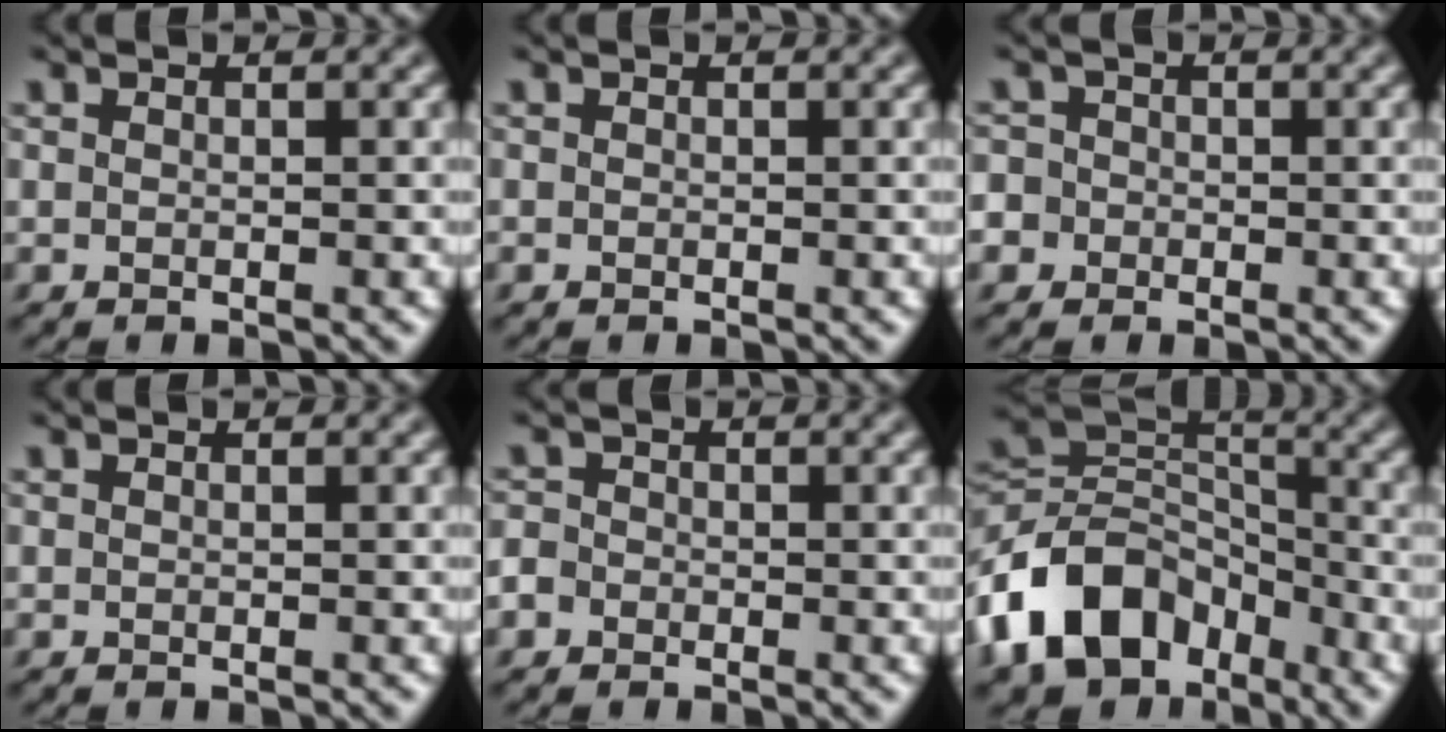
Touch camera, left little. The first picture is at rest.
{"total": 0.0}
{"total": 4.6, "force": [-1.6, 4.2, 1.1], "torque": [-0.015, 0.014, -0.057]}
{"total": 0.0}
{"total": 2.7, "force": [-1.3, 2.3, 0.7], "torque": [-0.005, 0.006, -0.037]}
{"total": 11.8, "force": [-6.5, 7.8, 6.0], "torque": [-0.120, 0.009, -0.138]}